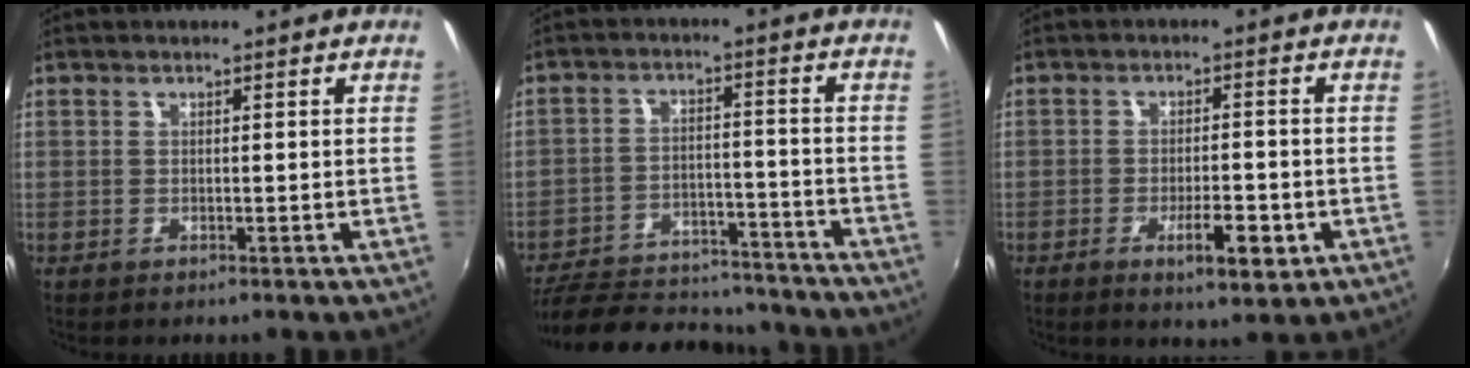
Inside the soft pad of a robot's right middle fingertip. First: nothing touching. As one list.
[{"total": 19.1, "force": [-16.6, 7.0, 6.3], "torque": [-0.138, 0.018, -0.224]}, {"total": 6.2, "force": [-2.6, 1.8, 5.3], "torque": [-0.099, -0.008, -0.034]}]